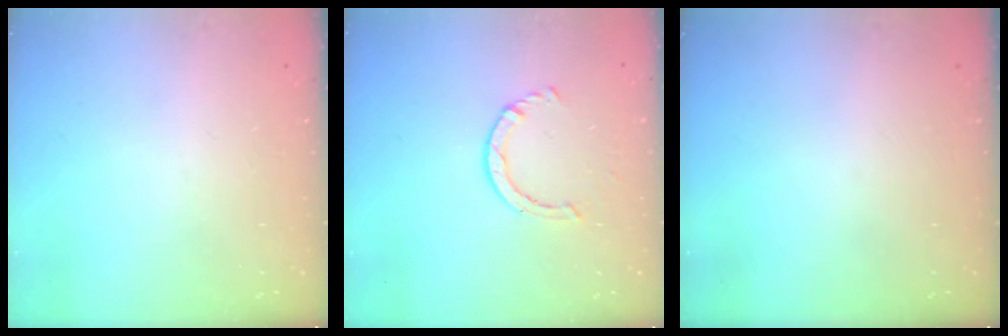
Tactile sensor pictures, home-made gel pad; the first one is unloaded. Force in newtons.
{"total": 2.2, "press": 2.2, "slide": 0.4}
{"total": 0.0}